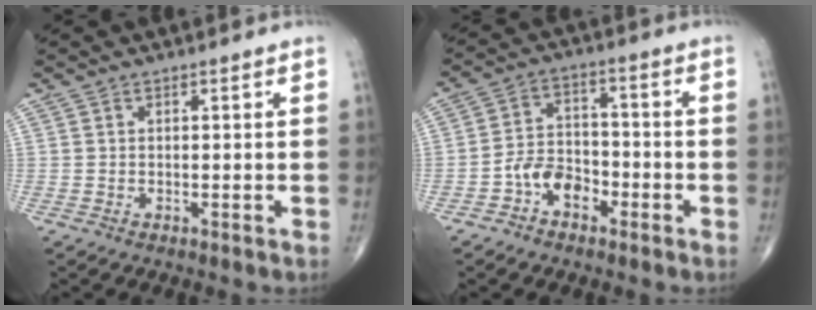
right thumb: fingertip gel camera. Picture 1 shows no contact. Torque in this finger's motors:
{"motor_torque": [-0.02, 0.13, -0.05, -0.18, -0.04]}